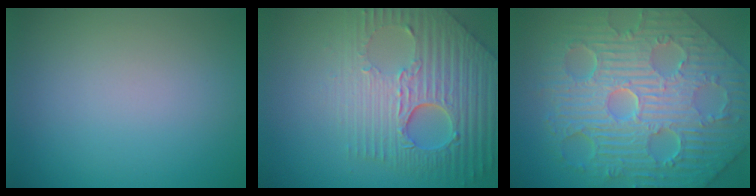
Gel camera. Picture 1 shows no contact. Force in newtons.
{"total": 9.0, "press": 6.1, "slide": 6.7}
{"total": 12.4, "press": 8.2, "slide": 9.3}